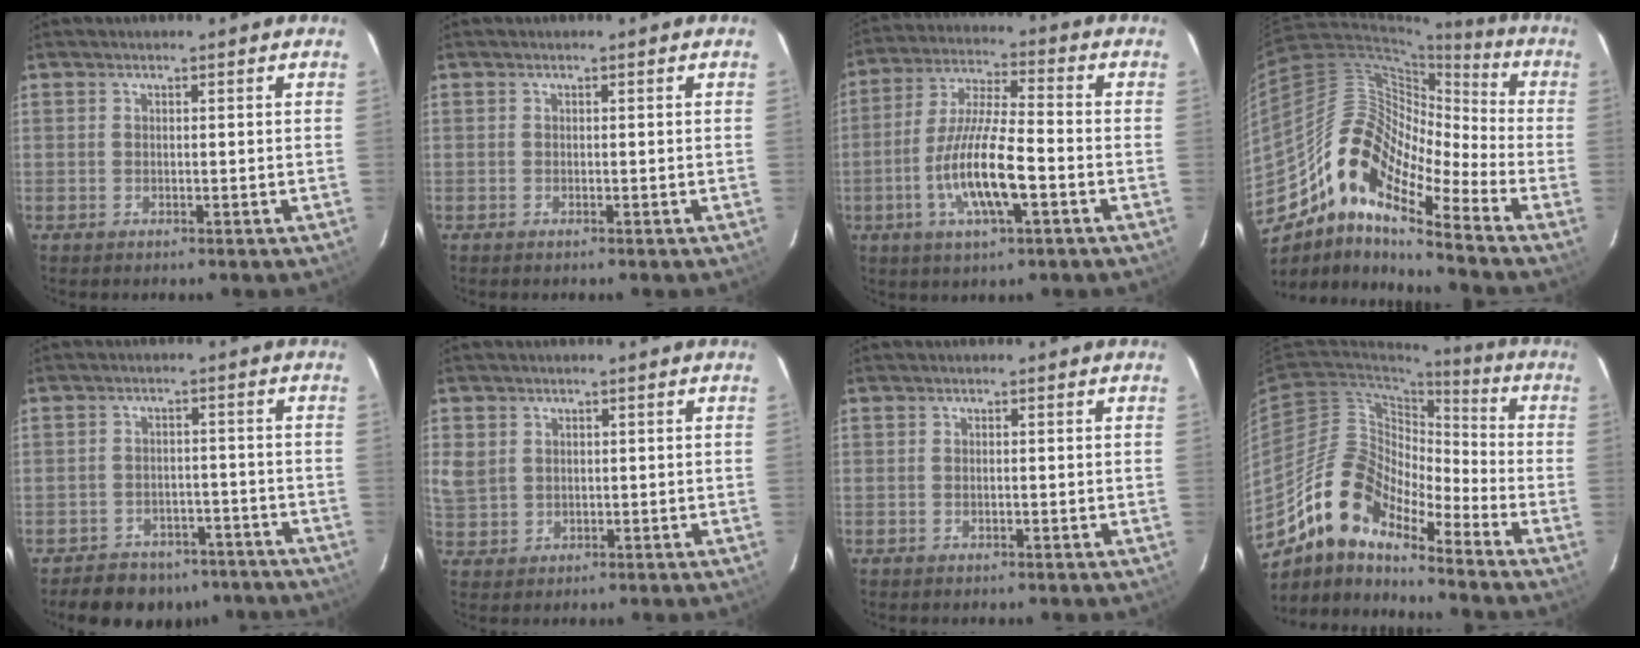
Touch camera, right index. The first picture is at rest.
{"total": 0.0}
{"total": 13.2, "force": [-4.4, 2.6, 12.2], "torque": [-0.246, -0.007, -0.082]}
{"total": 15.5, "force": [-10.4, 4.8, 10.5], "torque": [-0.163, 0.005, -0.214]}
{"total": 12.2, "force": [-9.6, 6.8, 3.1], "torque": [-0.076, 0.024, -0.111]}
{"total": 5.8, "force": [1.4, 5.1, 2.4], "torque": [-0.053, 0.005, 0.038]}
{"total": 0.5, "force": [-0.1, 0.2, 0.5], "torque": [-0.009, 0.001, -0.002]}
{"total": 14.6, "force": [-11.8, 5.2, 6.9], "torque": [-0.124, 0.007, -0.232]}